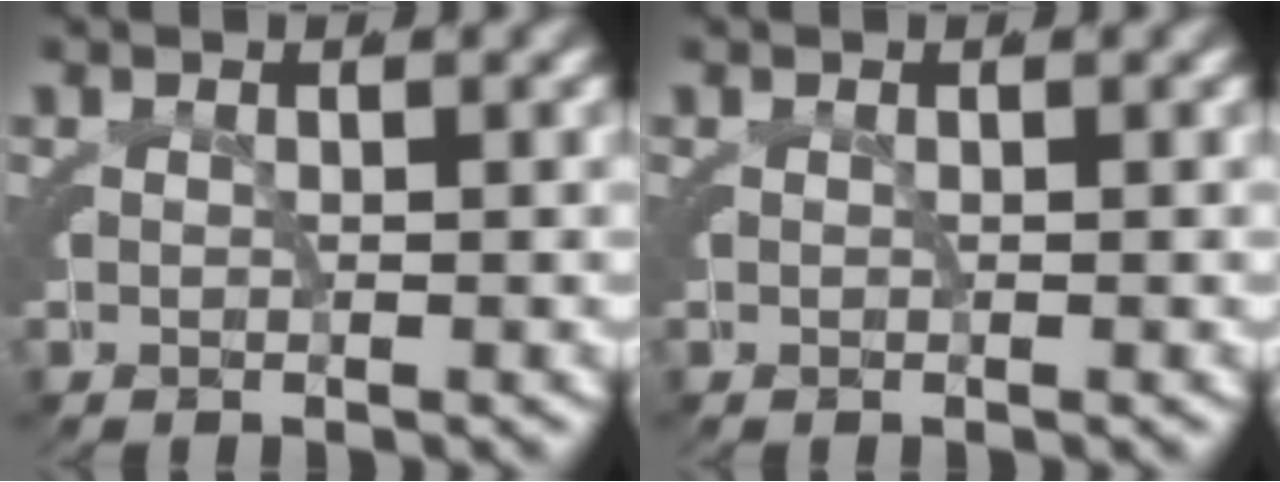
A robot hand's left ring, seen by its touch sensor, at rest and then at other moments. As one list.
[{"total": 0.0}]